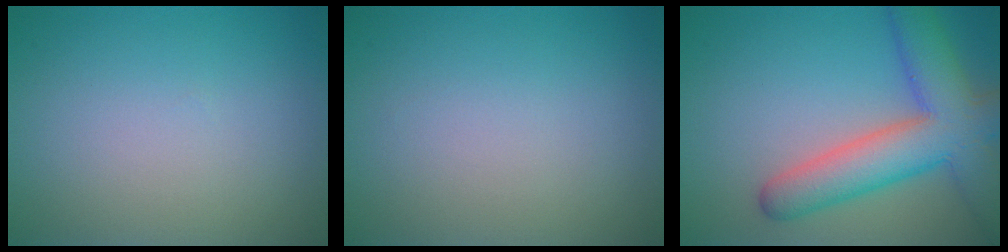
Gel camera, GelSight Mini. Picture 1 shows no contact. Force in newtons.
{"total": 0.0}
{"total": 8.3, "press": 8.3, "slide": 0.5}